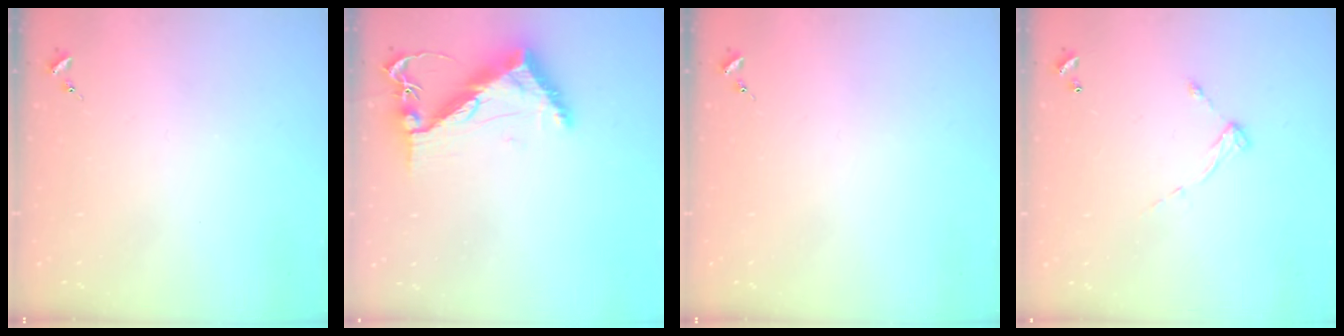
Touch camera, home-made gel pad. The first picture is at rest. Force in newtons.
{"total": 10.7, "press": 10.6, "slide": 1.3}
{"total": 0.0}
{"total": 6.9, "press": 6.9, "slide": 0.5}